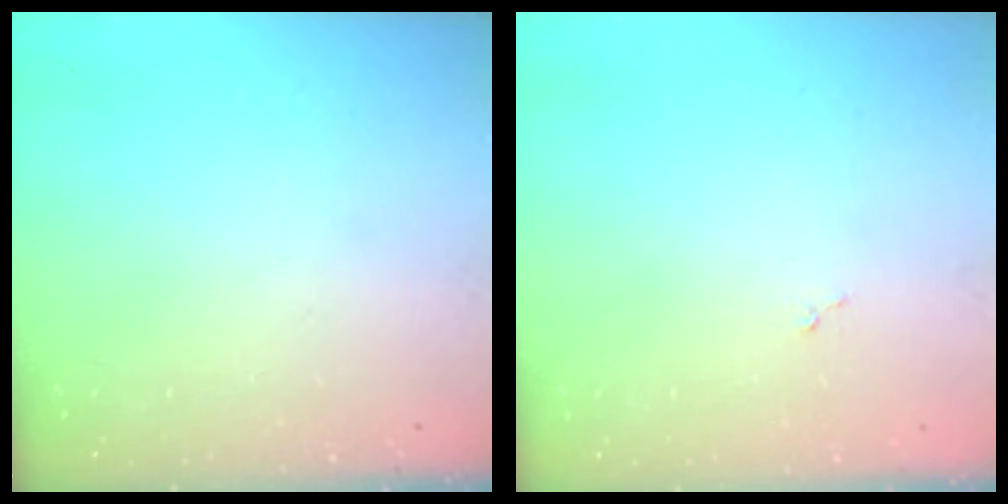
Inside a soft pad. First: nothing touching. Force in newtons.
{"total": 3.5, "press": 3.5, "slide": 0.1}